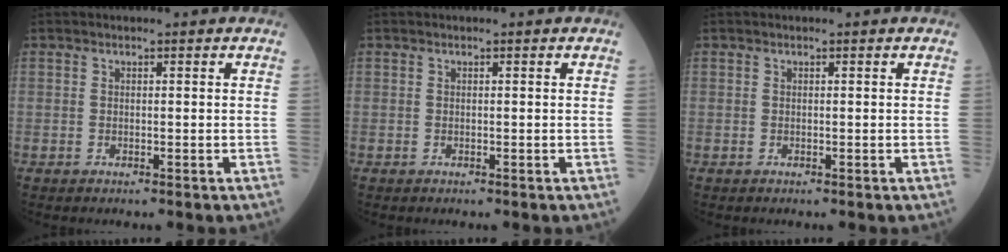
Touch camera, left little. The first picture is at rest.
{"total": 0.0}
{"total": 0.0}